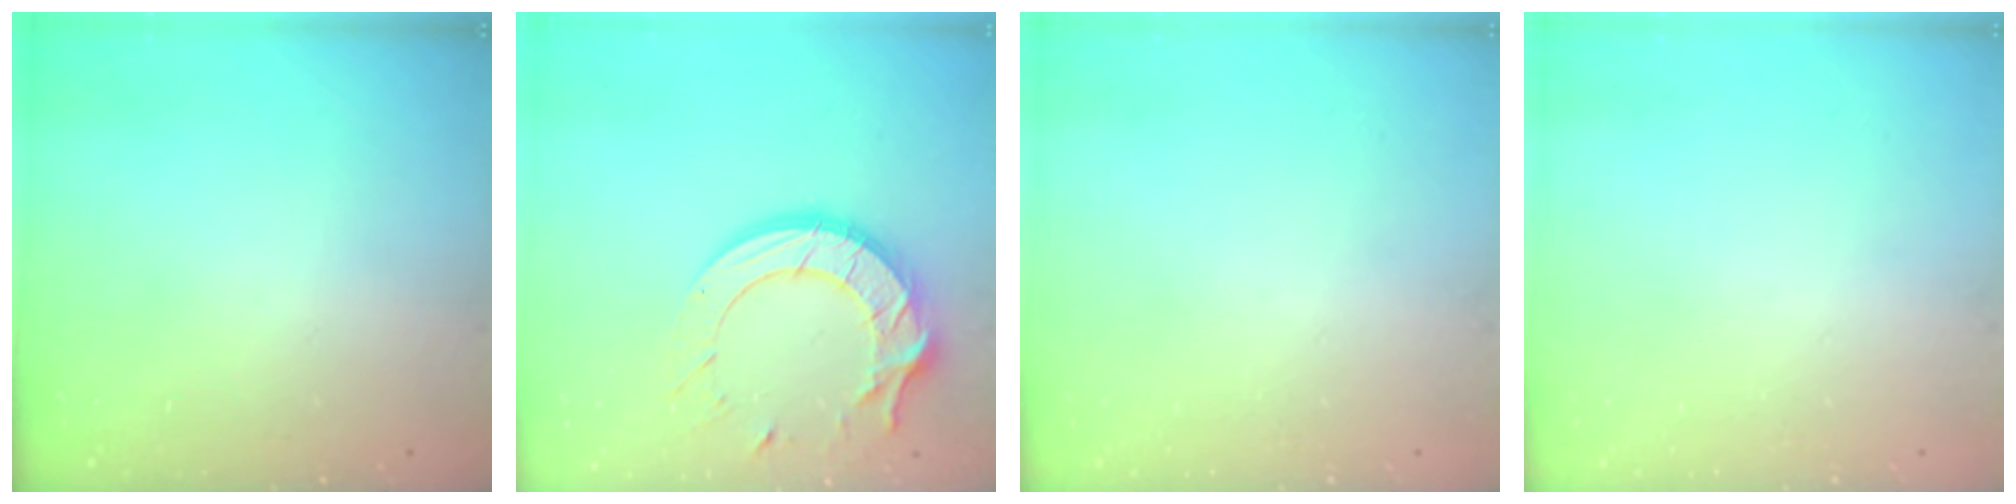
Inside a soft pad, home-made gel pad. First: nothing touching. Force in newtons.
{"total": 16.0, "press": 15.9, "slide": 1.4}
{"total": 0.0}
{"total": 0.0}